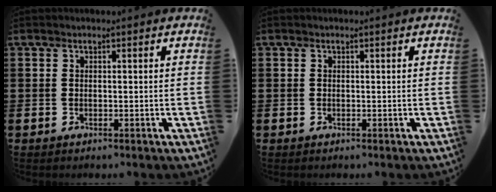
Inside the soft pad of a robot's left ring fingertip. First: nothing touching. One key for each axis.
{"total": 0.0}